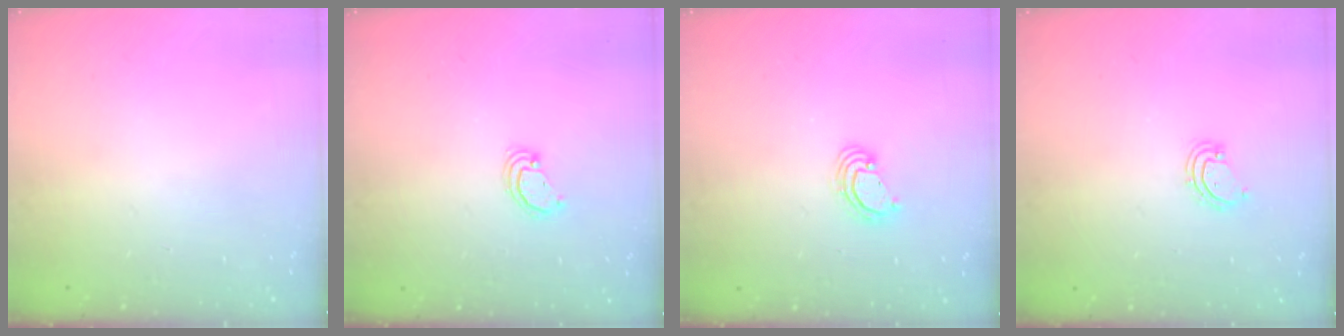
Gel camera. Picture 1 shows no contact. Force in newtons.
{"total": 2.5, "press": 2.5, "slide": 0.2}
{"total": 3.8, "press": 3.8, "slide": 0.2}
{"total": 3.7, "press": 3.6, "slide": 0.5}